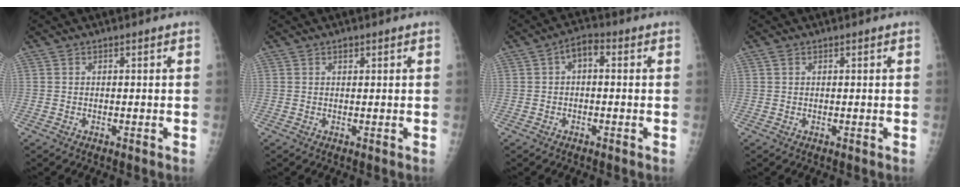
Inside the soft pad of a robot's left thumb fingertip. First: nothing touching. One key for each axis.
{"total": 0.9, "fx": 0.5, "fy": 0.6, "fz": 0.4, "tx": -0.001, "ty": -0.002, "tz": 0.008}
{"total": 3.8, "fx": 0.4, "fy": 2.2, "fz": 3.1, "tx": -0.039, "ty": 0.014, "tz": -0.005}
{"total": 0.7, "fx": 0.3, "fy": 0.5, "fz": 0.4, "tx": -0.007, "ty": 0.003, "tz": 0.005}